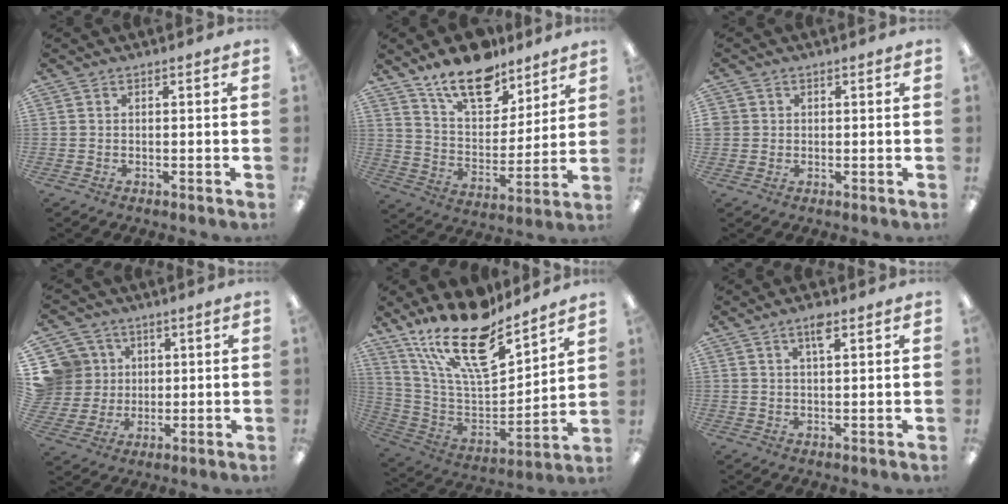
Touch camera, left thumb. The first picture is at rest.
{"total": 16.8, "force": [12.7, 7.7, 7.8], "torque": [-0.128, -0.072, 0.226]}
{"total": 2.0, "force": [0.4, 1.9, 0.0], "torque": [-0.004, 0.004, 0.007]}
{"total": 10.2, "force": [3.2, 9.6, 1.2], "torque": [-0.052, -0.010, 0.069]}
{"total": 22.2, "force": [16.4, 7.8, 12.7], "torque": [-0.232, -0.109, 0.290]}
{"total": 3.9, "force": [2.4, 1.2, 2.9], "torque": [-0.046, -0.001, 0.038]}